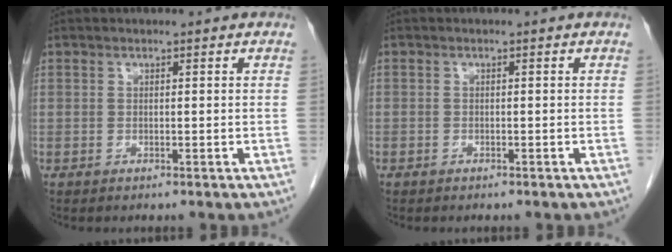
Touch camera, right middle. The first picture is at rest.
{"total": 0.5, "force": [-0.4, 0.3, 0.1], "torque": [-0.007, 0.001, -0.008]}